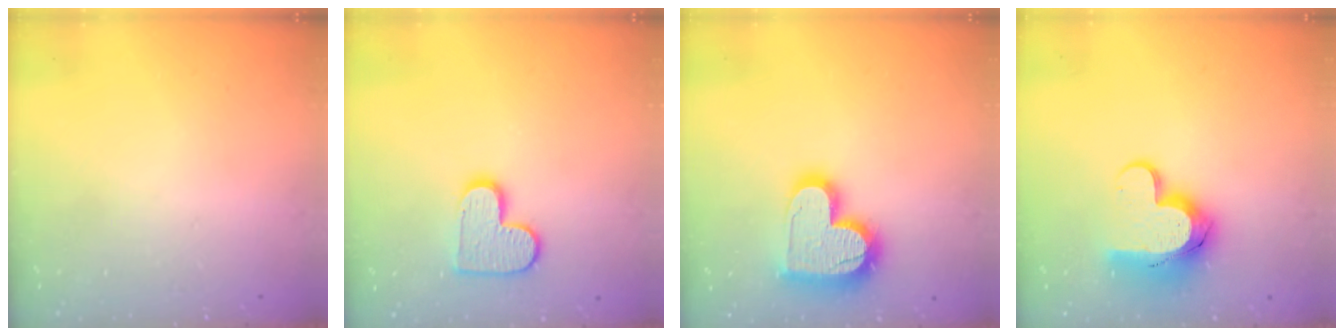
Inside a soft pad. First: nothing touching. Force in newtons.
{"total": 11.4, "press": 11.3, "slide": 0.6}
{"total": 16.9, "press": 16.9, "slide": 1.3}
{"total": 12.2, "press": 12.2, "slide": 1.0}